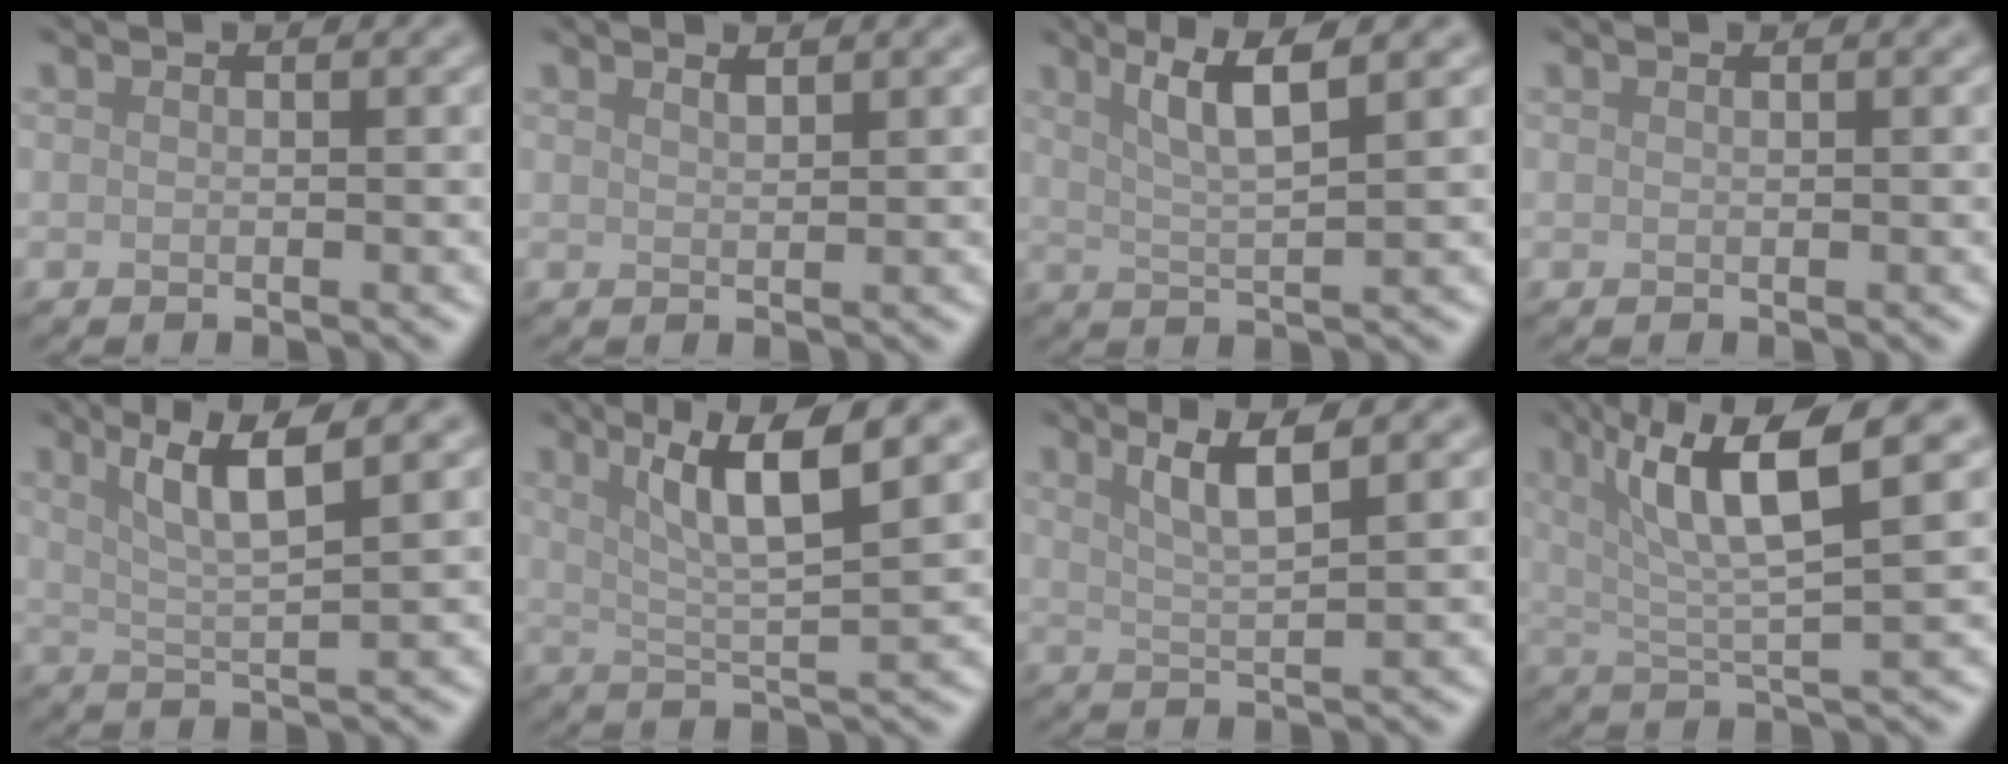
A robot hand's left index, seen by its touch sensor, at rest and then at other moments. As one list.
[{"total": 0.7, "force": [0.6, 0.2, 0.3], "torque": [-0.001, 0.001, 0.012]}, {"total": 4.6, "force": [2.0, 0.7, 4.0], "torque": [-0.075, 0.000, 0.040]}, {"total": 0.0}, {"total": 5.1, "force": [2.3, 0.8, 4.5], "torque": [-0.082, 0.002, 0.045]}, {"total": 7.2, "force": [3.1, 1.4, 6.4], "torque": [-0.105, 0.004, 0.059]}, {"total": 3.7, "force": [1.9, 0.5, 3.1], "torque": [-0.059, 0.000, 0.038]}, {"total": 7.9, "force": [3.3, 1.7, 6.9], "torque": [-0.116, 0.008, 0.061]}]